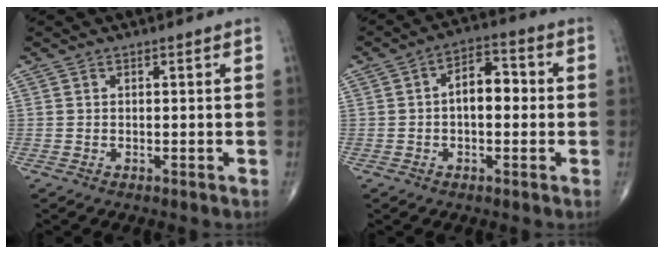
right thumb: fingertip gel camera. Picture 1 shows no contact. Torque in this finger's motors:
{"motor_torque": [1.15, 2.15, 0.53, -0.12, 0.04]}